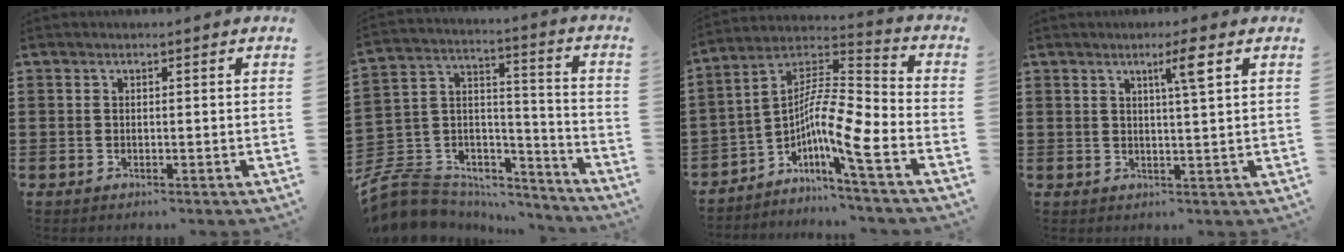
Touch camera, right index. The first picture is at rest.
{"total": 7.1, "force": [-5.2, 4.7, 1.2], "torque": [-0.047, -0.004, -0.097]}
{"total": 9.4, "force": [-3.6, 1.3, 8.6], "torque": [-0.181, -0.038, -0.080]}
{"total": 3.7, "force": [1.7, -0.3, 3.3], "torque": [-0.054, -0.011, 0.023]}